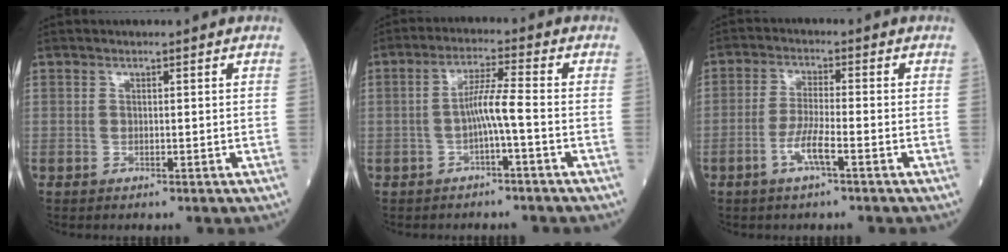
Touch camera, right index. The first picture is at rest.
{"total": 4.8, "force": [-1.3, -0.4, 4.6], "torque": [-0.088, 0.012, -0.020]}
{"total": 4.8, "force": [-2.3, 0.2, 4.2], "torque": [-0.088, -0.005, -0.045]}